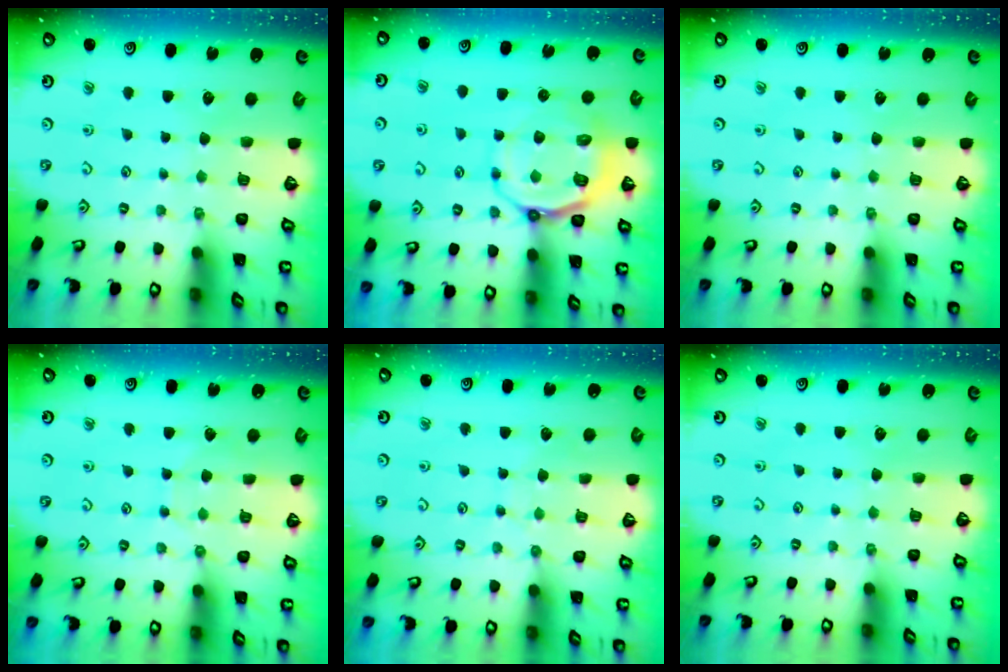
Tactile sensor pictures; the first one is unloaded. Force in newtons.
{"total": 9.3, "press": 9.0, "slide": 2.6}
{"total": 0.0}
{"total": 2.6, "press": 2.6, "slide": 0.3}
{"total": 5.9, "press": 5.9, "slide": 0.6}
{"total": 0.0}